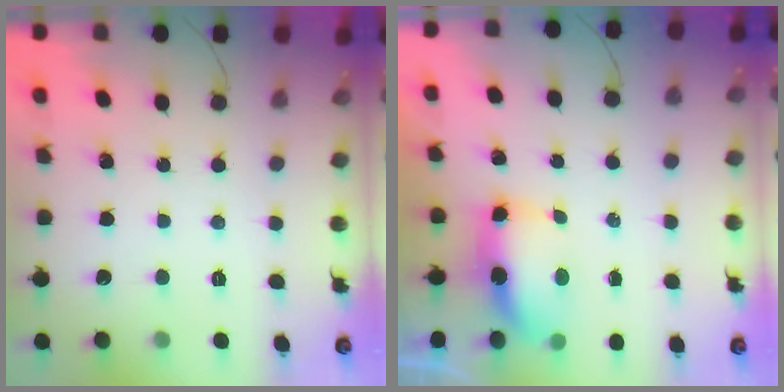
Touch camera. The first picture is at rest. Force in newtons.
{"total": 7.2, "press": 7.2, "slide": 0.5}